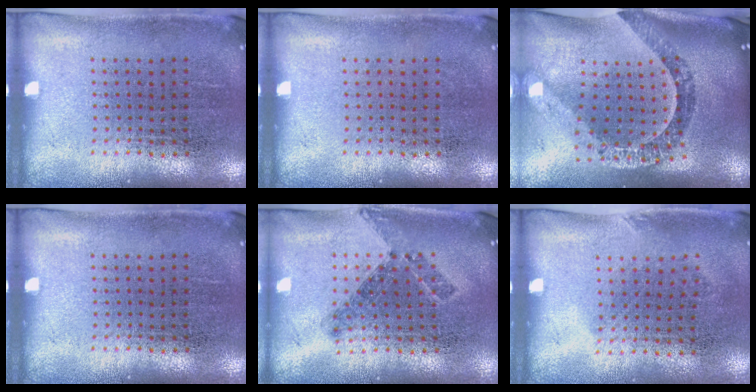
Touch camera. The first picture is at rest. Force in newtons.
{"total": 0.0}
{"total": 2.3, "press": 1.9, "slide": 1.3}
{"total": 0.0}
{"total": 0.8, "press": 0.7, "slide": 0.4}
{"total": 0.9, "press": 0.7, "slide": 0.5}